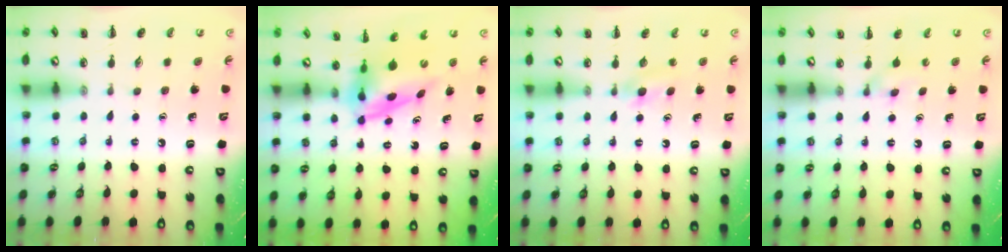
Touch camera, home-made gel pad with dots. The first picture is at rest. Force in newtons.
{"total": 3.9, "press": 3.9, "slide": 0.8}
{"total": 3.8, "press": 3.5, "slide": 1.4}
{"total": 2.9, "press": 2.7, "slide": 1.2}